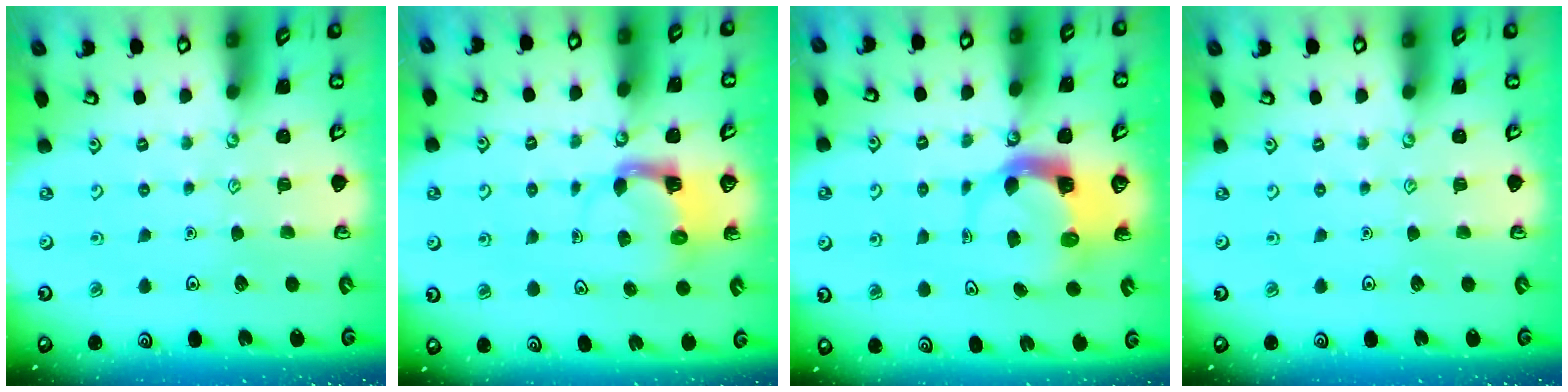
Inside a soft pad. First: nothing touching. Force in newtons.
{"total": 3.7, "press": 3.6, "slide": 0.6}
{"total": 5.1, "press": 5.0, "slide": 0.7}
{"total": 0.0}